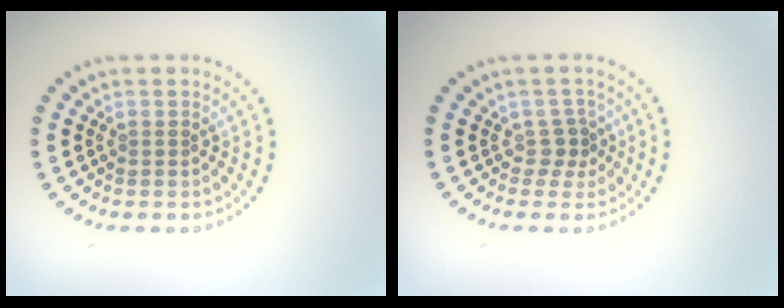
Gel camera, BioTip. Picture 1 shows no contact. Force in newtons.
{"total": 1.6, "press": 1.1, "slide": 1.2}